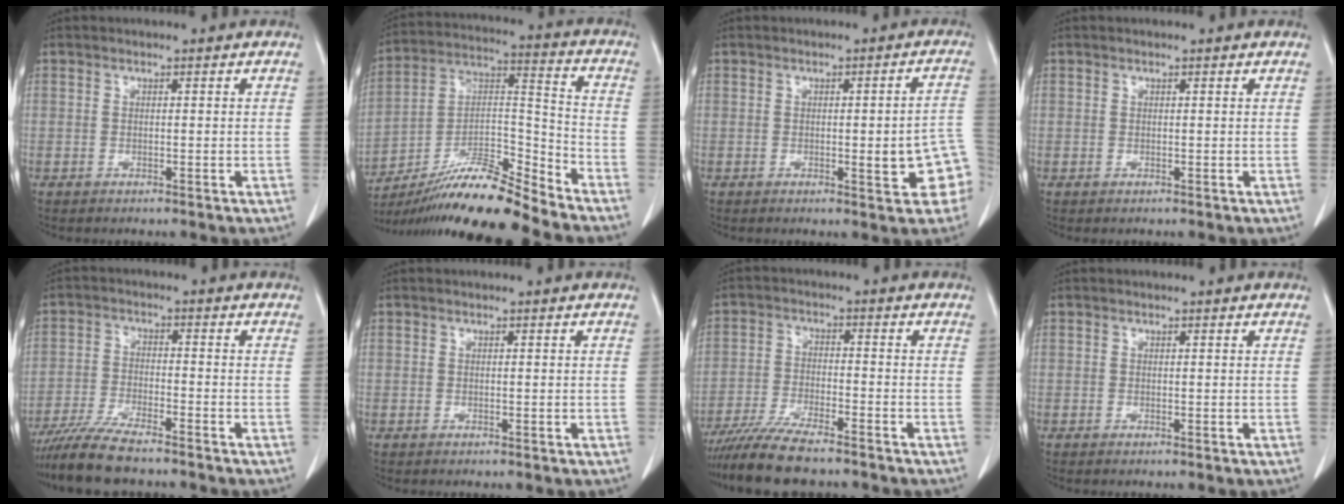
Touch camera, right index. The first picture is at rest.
{"total": 14.8, "force": [-12.7, -0.1, 7.5], "torque": [-0.135, 0.023, -0.223]}
{"total": 7.4, "force": [-2.1, 1.5, 6.9], "torque": [-0.073, 0.014, -0.024]}
{"total": 0.0}
{"total": 7.8, "force": [-6.8, 0.6, 3.8], "torque": [-0.069, -0.024, -0.122]}
{"total": 0.0}
{"total": 9.3, "force": [-8.0, 0.9, 4.7], "torque": [-0.080, -0.027, -0.137]}
{"total": 0.0}